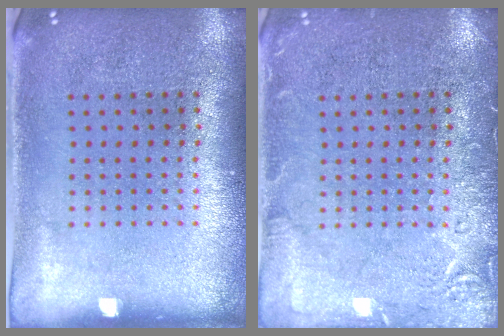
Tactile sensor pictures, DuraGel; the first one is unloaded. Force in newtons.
{"total": 2.9, "press": 2.9, "slide": 0.4}